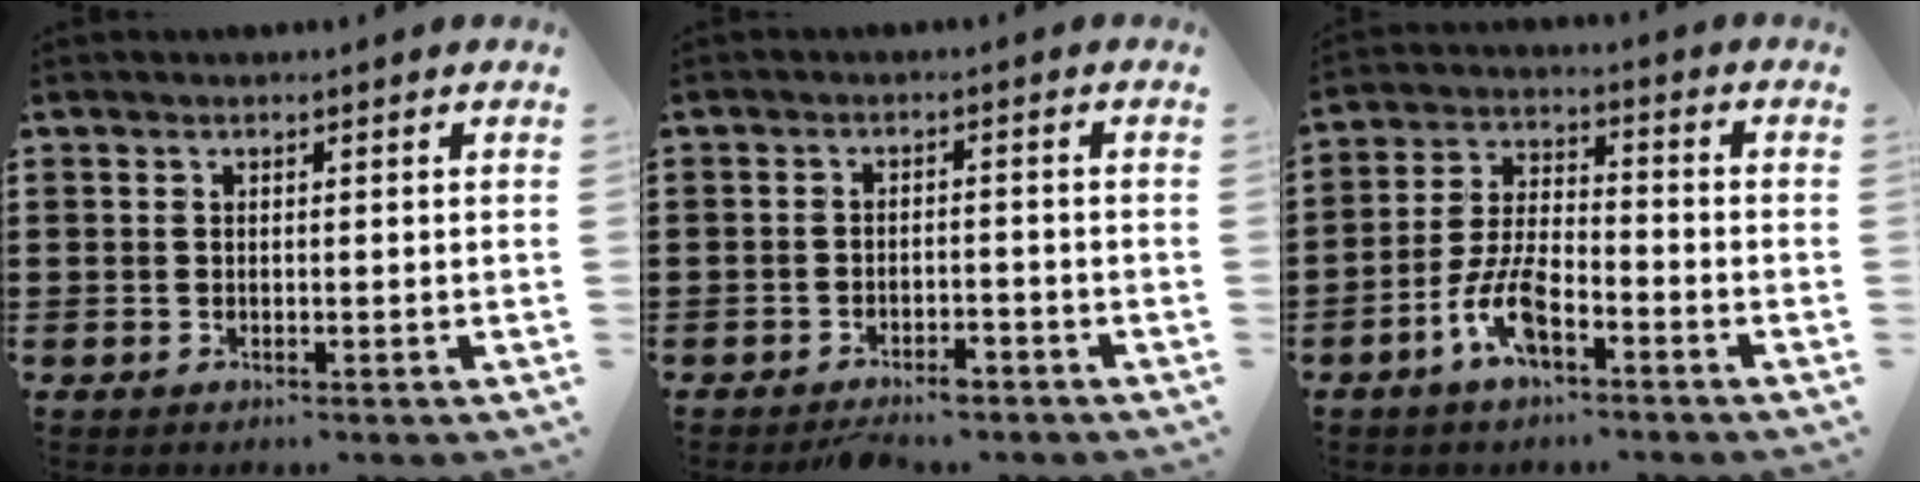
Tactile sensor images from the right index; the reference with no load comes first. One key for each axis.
{"total": 2.5, "fx": -2.3, "fy": 0.7, "fz": 0.9, "tx": -0.019, "ty": 0.005, "tz": -0.046}
{"total": 7.6, "fx": -4.2, "fy": 2.9, "fz": 5.6, "tx": -0.132, "ty": 0.000, "tz": -0.082}